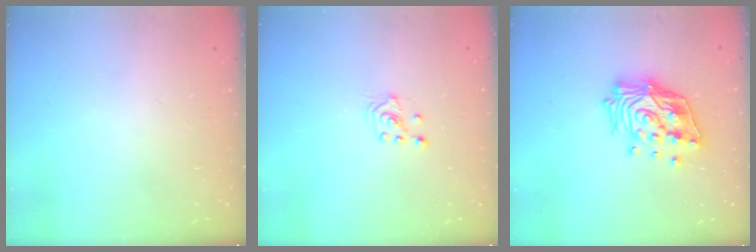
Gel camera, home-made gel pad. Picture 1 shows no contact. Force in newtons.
{"total": 2.6, "press": 2.4, "slide": 0.8}
{"total": 16.6, "press": 16.4, "slide": 2.7}